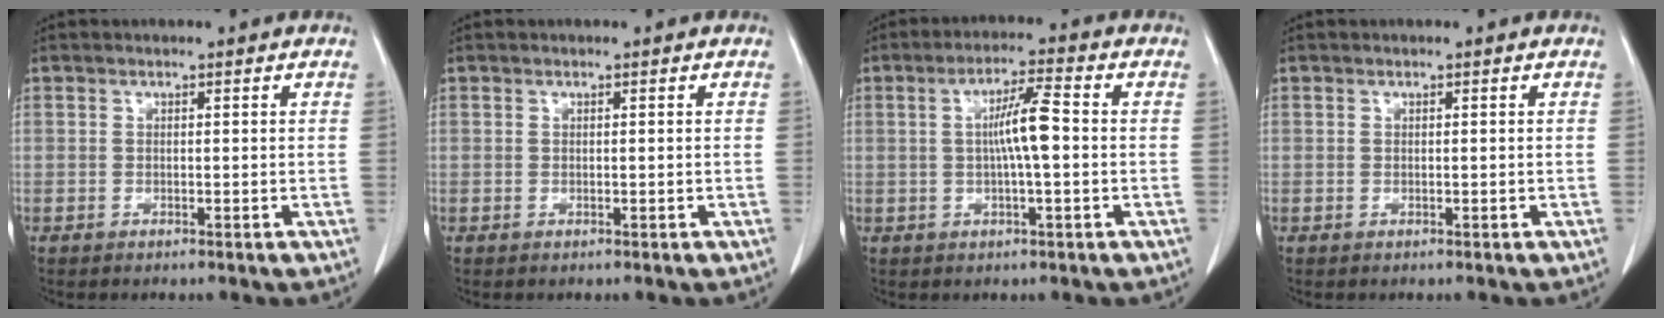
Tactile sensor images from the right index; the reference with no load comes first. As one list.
[{"total": 0.0}, {"total": 6.6, "force": [0.0, 0.7, 6.6], "torque": [-0.122, 0.010, -0.001]}, {"total": 0.0}]